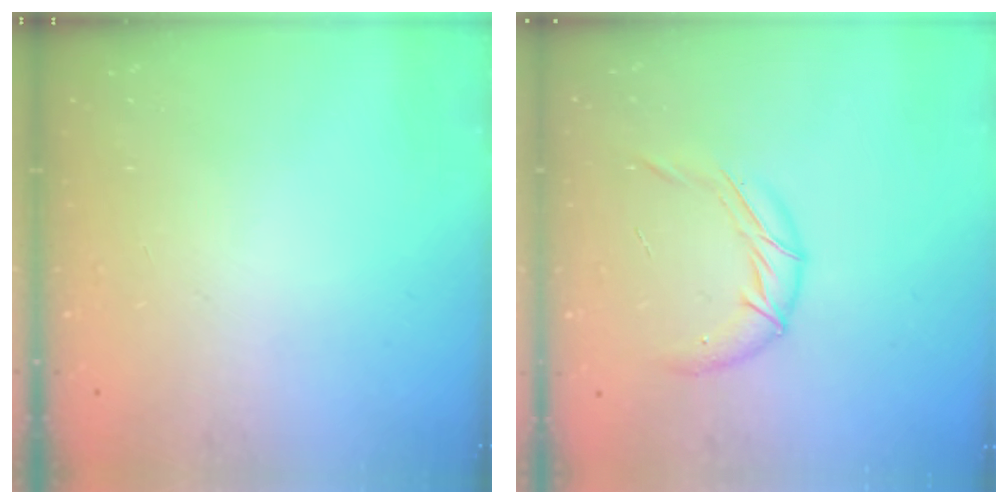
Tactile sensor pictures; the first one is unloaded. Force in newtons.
{"total": 9.5, "press": 9.4, "slide": 1.1}